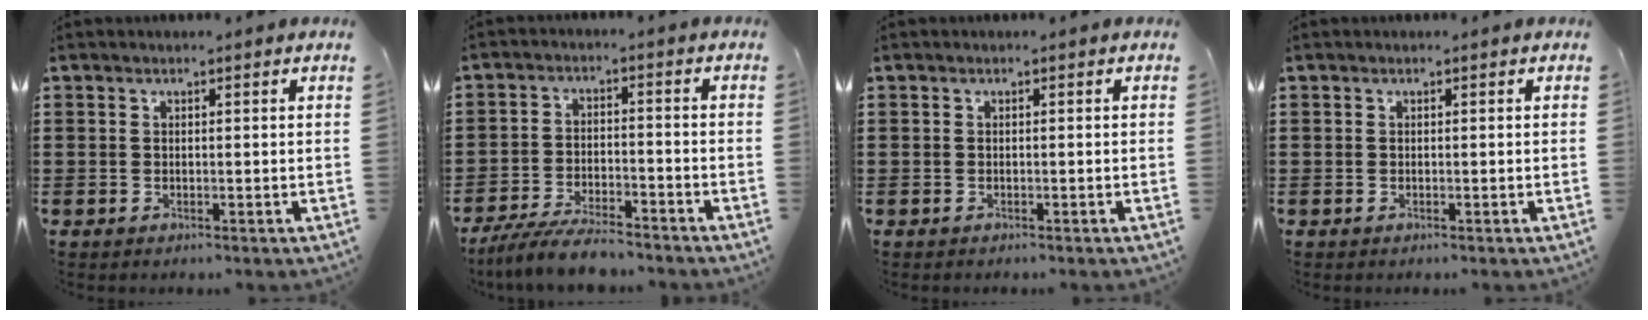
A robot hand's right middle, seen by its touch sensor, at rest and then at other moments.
{"total": 6.1, "force": [-5.6, 0.8, 2.3], "torque": [-0.048, 0.000, -0.108]}
{"total": 0.0}
{"total": 0.0}